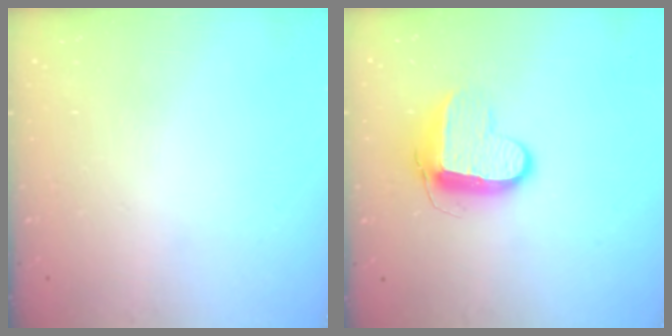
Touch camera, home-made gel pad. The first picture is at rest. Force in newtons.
{"total": 10.4, "press": 10.4, "slide": 0.5}